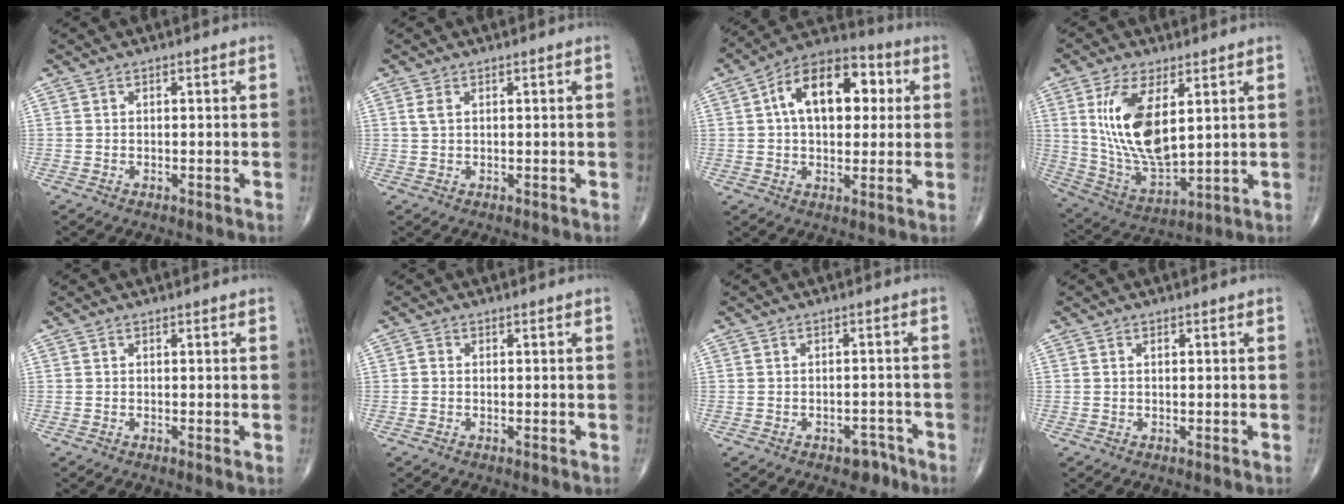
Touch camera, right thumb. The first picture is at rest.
{"total": 1.4, "force": [0.6, 0.8, 1.1], "torque": [-0.027, 0.007, 0.015]}
{"total": 16.7, "force": [3.5, 9.9, 13.0], "torque": [-0.174, 0.023, 0.048]}
{"total": 16.0, "force": [4.4, 7.3, 13.6], "torque": [-0.259, -0.025, 0.099]}
{"total": 0.6, "force": [-0.1, 0.0, 0.6], "torque": [-0.011, -0.004, -0.004]}
{"total": 0.7, "force": [-0.2, 0.6, 0.4], "torque": [-0.004, 0.001, -0.008]}
{"total": 3.2, "force": [-2.2, 2.0, 1.1], "torque": [0.001, 0.018, -0.024]}
{"total": 0.5, "force": [0.2, 0.3, 0.4], "torque": [-0.007, 0.001, 0.003]}